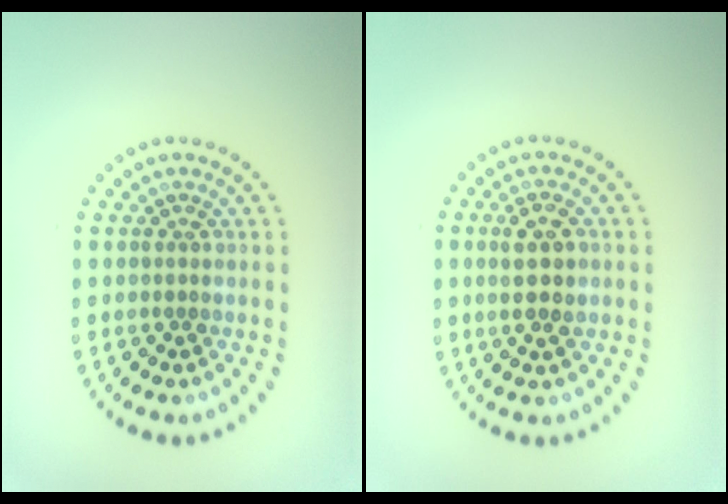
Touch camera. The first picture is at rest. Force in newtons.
{"total": 3.0, "press": 3.0, "slide": 0.6}